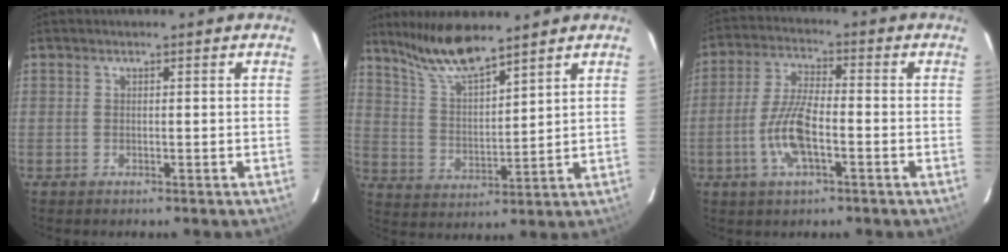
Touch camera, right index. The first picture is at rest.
{"total": 10.4, "force": [8.7, 1.4, 5.6], "torque": [-0.105, 0.005, 0.174]}
{"total": 9.5, "force": [-3.2, 2.9, 8.4], "torque": [-0.178, 0.002, -0.064]}